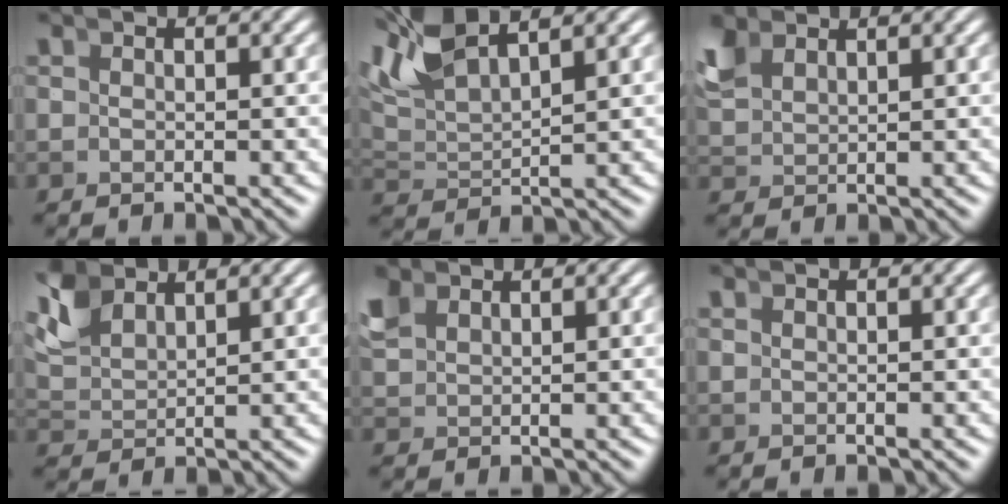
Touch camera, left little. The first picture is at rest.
{"total": 6.7, "force": [3.7, 3.4, 4.4], "torque": [-0.104, -0.001, 0.064]}
{"total": 2.3, "force": [1.8, 1.0, 1.0], "torque": [-0.034, -0.001, 0.046]}
{"total": 4.3, "force": [2.6, 2.4, 2.5], "torque": [-0.073, -0.002, 0.054]}
{"total": 1.9, "force": [1.6, 0.9, 0.7], "torque": [-0.026, -0.001, 0.041]}
{"total": 0.0}